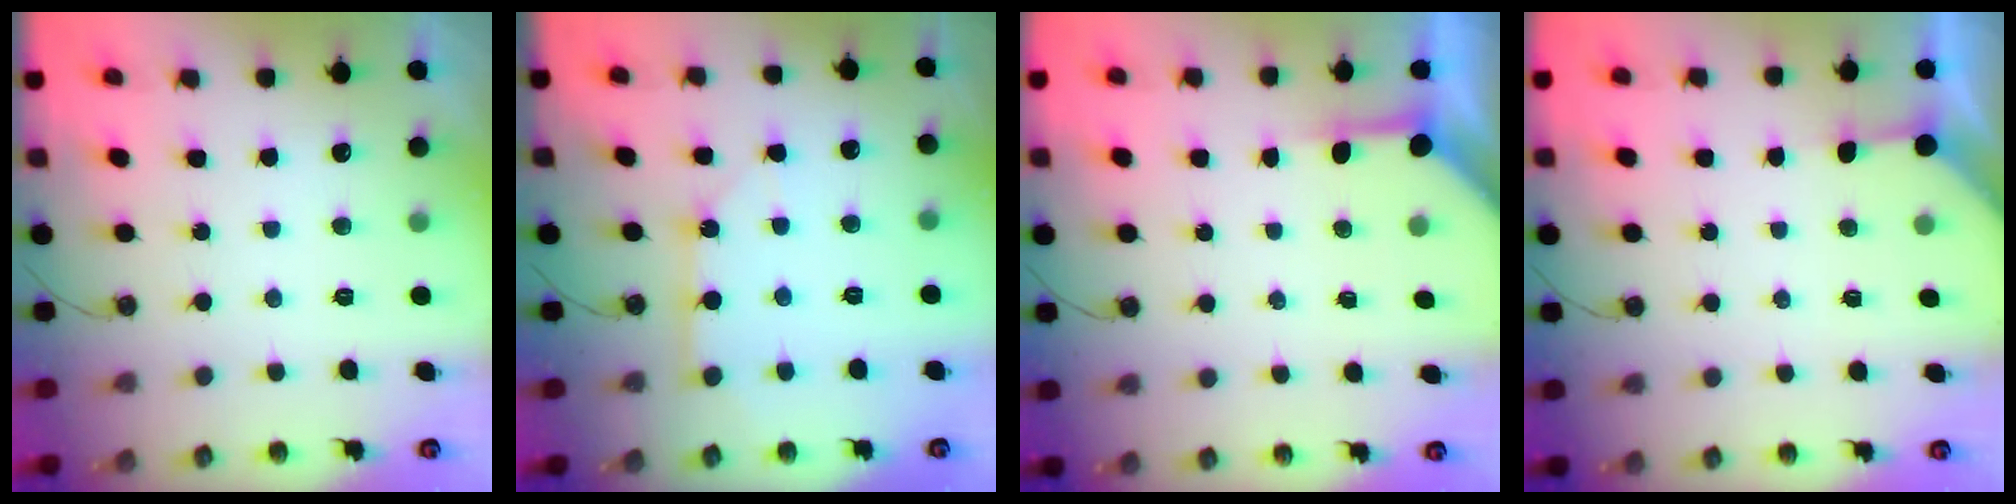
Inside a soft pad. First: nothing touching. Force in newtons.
{"total": 4.8, "press": 4.8, "slide": 0.5}
{"total": 3.8, "press": 3.7, "slide": 0.4}
{"total": 2.4, "press": 2.3, "slide": 0.3}